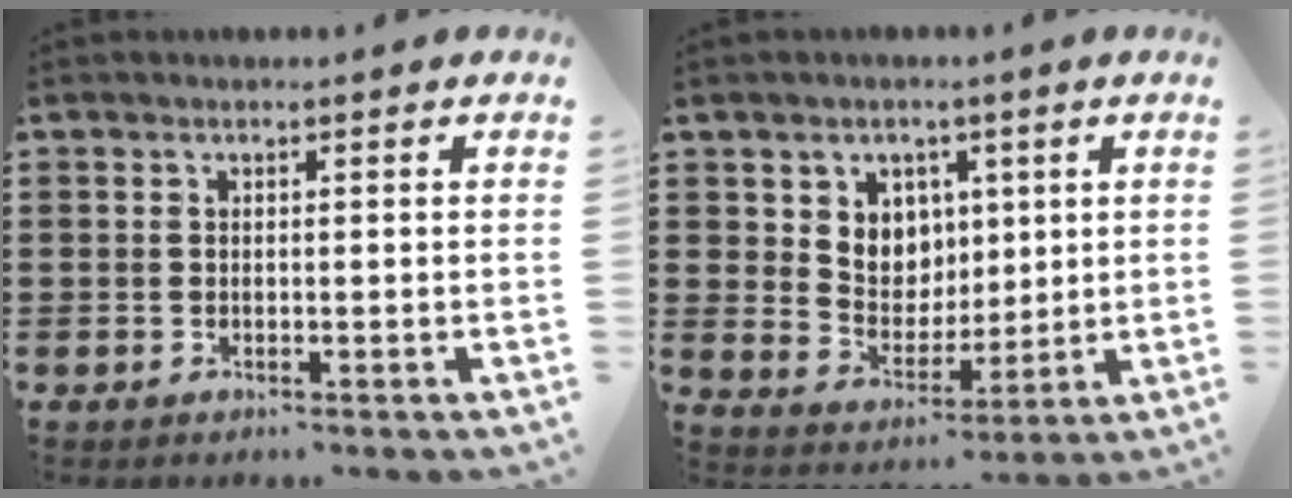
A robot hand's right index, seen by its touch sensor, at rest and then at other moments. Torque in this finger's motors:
{"motor_torque": [0.34, 0.13, 0.36, 0.07]}